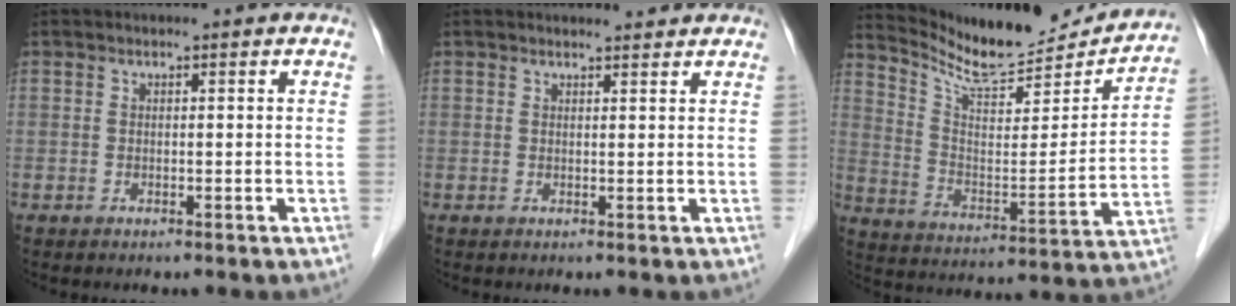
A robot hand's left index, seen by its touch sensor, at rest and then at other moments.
{"total": 1.8, "force": [1.8, 0.1, 0.3], "torque": [-0.011, -0.001, 0.022]}
{"total": 17.3, "force": [16.5, 2.3, 4.6], "torque": [-0.086, -0.048, 0.250]}